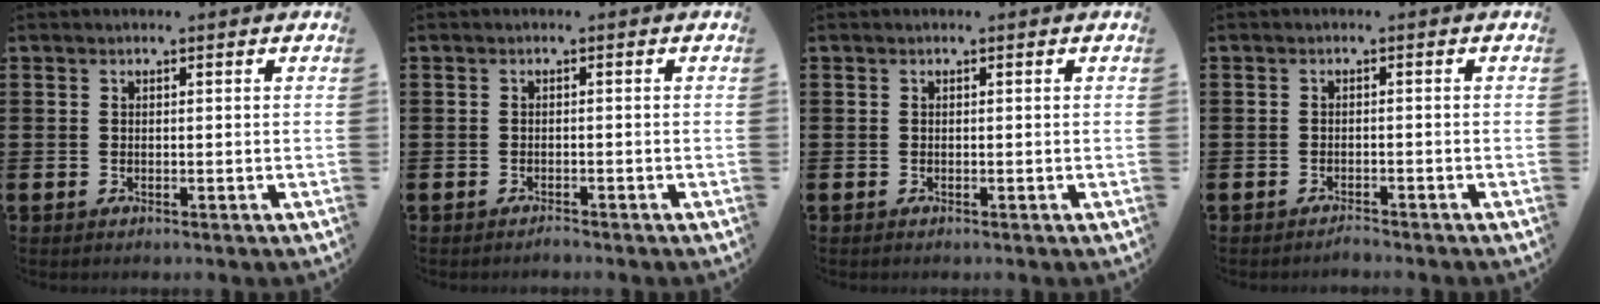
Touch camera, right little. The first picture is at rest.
{"total": 0.7, "force": [-0.7, 0.0, 0.1], "torque": [-0.004, -0.003, -0.013]}
{"total": 0.0}
{"total": 1.0, "force": [-1.0, 0.0, 0.1], "torque": [-0.005, -0.001, -0.021]}